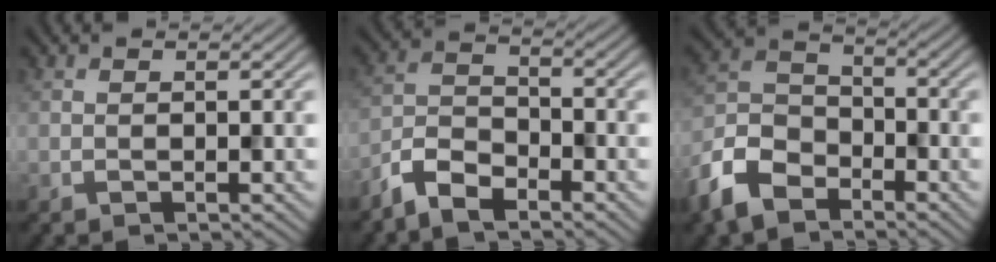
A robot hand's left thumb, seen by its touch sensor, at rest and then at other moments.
{"total": 5.7, "force": [-4.5, 2.0, 2.8], "torque": [-0.058, -0.002, -0.106]}
{"total": 9.2, "force": [-6.4, 5.0, 4.4], "torque": [-0.112, -0.009, -0.151]}